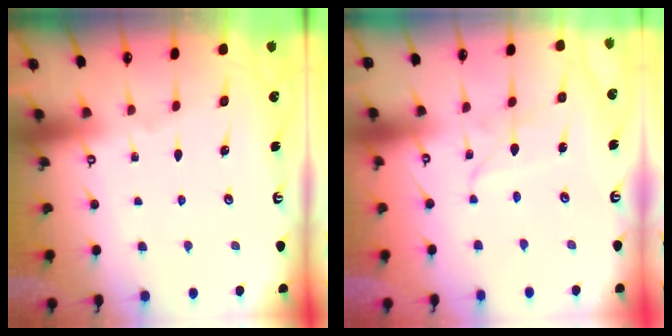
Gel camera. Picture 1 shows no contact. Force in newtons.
{"total": 2.4, "press": 2.4, "slide": 0.3}